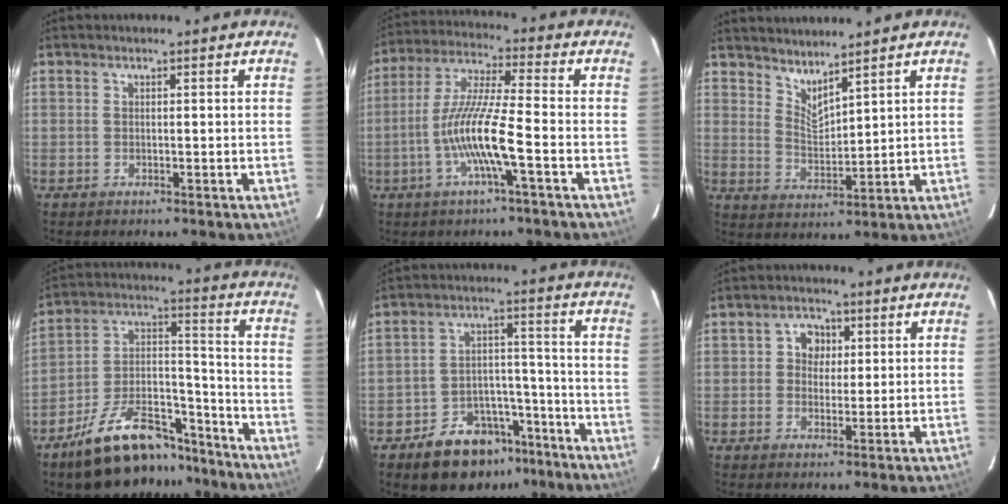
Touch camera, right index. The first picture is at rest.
{"total": 11.1, "force": [-3.9, -0.2, 10.4], "torque": [-0.213, -0.001, -0.079]}
{"total": 5.2, "force": [4.9, 0.5, 1.6], "torque": [-0.026, -0.009, 0.092]}
{"total": 18.5, "force": [-13.8, 7.9, 9.5], "torque": [-0.174, 0.031, -0.212]}
{"total": 13.0, "force": [-8.9, 8.0, 5.0], "torque": [-0.097, 0.035, -0.119]}
{"total": 3.8, "force": [0.9, 3.5, 1.2], "torque": [-0.012, 0.009, 0.014]}